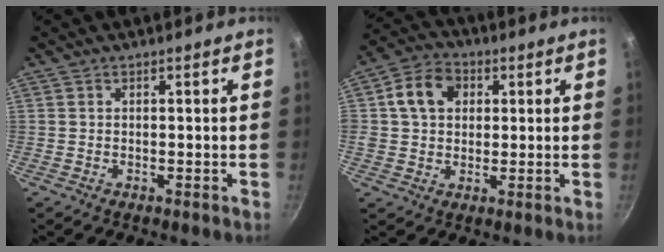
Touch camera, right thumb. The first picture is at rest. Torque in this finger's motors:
{"motor_torque": [-0.27, 0.87, 1.07, 0.88, 0.18]}